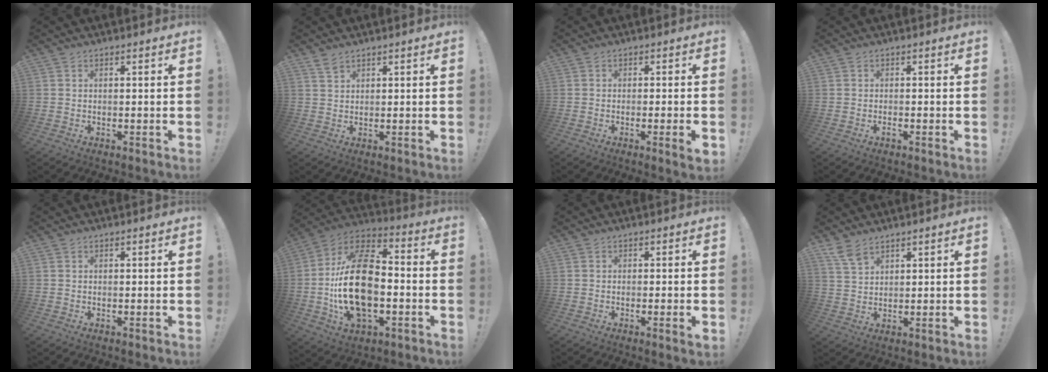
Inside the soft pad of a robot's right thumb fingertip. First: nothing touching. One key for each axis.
{"total": 2.3, "fx": 1.8, "fy": 0.8, "fz": 1.2, "tx": -0.025, "ty": -0.004, "tz": 0.034}
{"total": 4.1, "fx": -1.3, "fy": -0.2, "fz": 3.8, "tx": -0.065, "ty": -0.002, "tz": -0.017}
{"total": 1.1, "fx": -0.9, "fy": 0.0, "fz": 0.6, "tx": -0.017, "ty": 0.003, "tz": -0.014}
{"total": 0.0}
{"total": 24.8, "fx": -2.6, "fy": 14.8, "fz": 19.7, "tx": -0.357, "ty": 0.021, "tz": -0.039}
{"total": 2.3, "fx": -0.7, "fy": -0.1, "fz": 2.2, "tx": -0.042, "ty": -0.003, "tz": -0.008}
{"total": 5.2, "fx": 4.0, "fy": 1.9, "fz": 2.7, "tx": -0.054, "ty": -0.019, "tz": 0.075}